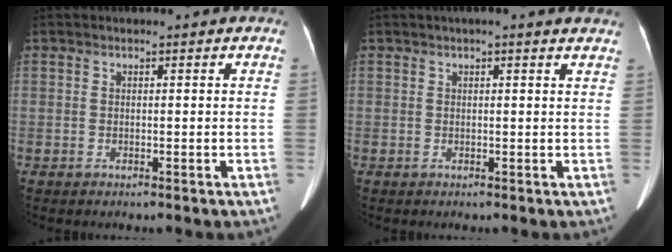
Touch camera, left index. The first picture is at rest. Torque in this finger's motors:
{"motor_torque": [-0.18, -0.11, -0.20, -0.11]}